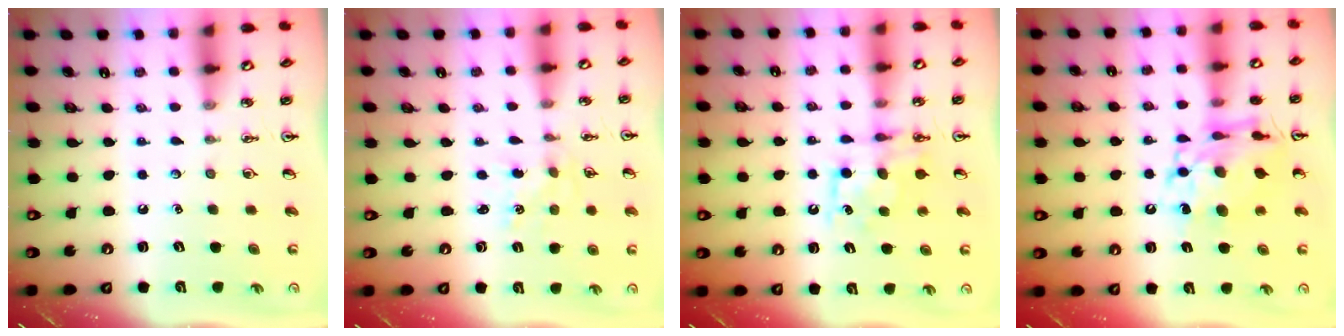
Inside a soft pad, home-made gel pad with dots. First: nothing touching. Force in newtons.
{"total": 1.0, "press": 1.0, "slide": 0.2}
{"total": 8.1, "press": 8.1, "slide": 0.3}
{"total": 12.7, "press": 12.7, "slide": 1.1}